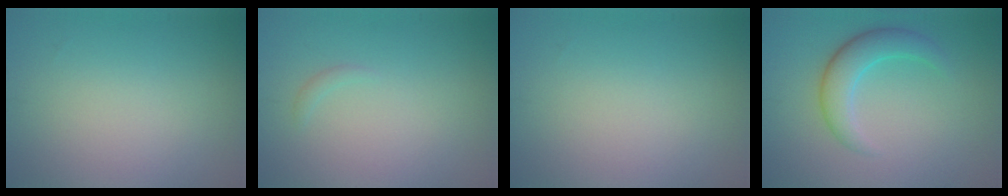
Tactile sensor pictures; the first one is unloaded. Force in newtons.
{"total": 0.5, "press": 0.5, "slide": 0.1}
{"total": 0.0}
{"total": 3.6, "press": 3.6, "slide": 0.2}